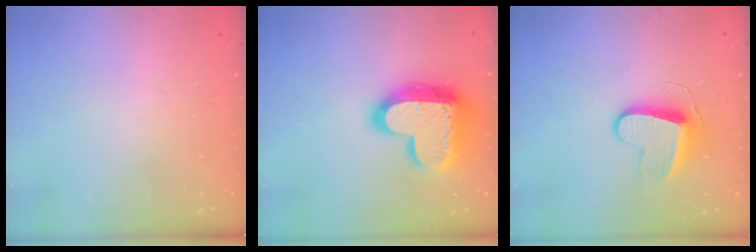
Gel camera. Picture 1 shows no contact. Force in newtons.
{"total": 19.1, "press": 19.0, "slide": 1.5}
{"total": 9.9, "press": 9.8, "slide": 0.8}